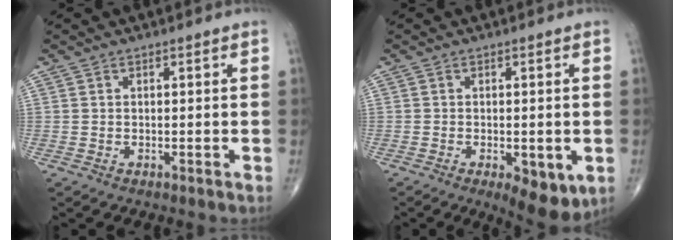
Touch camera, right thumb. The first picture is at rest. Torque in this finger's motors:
{"motor_torque": [-0.14, 0.53, -0.28, -0.15, 0.00]}